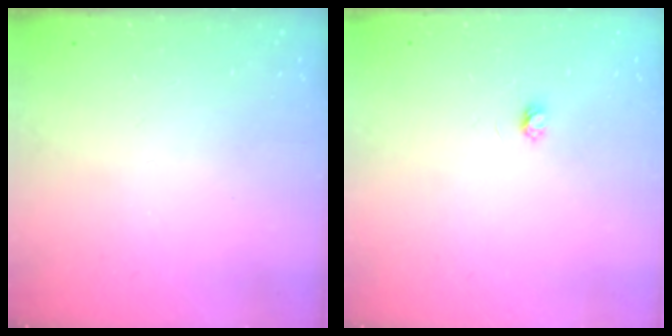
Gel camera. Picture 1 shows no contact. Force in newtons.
{"total": 2.9, "press": 2.9, "slide": 0.3}